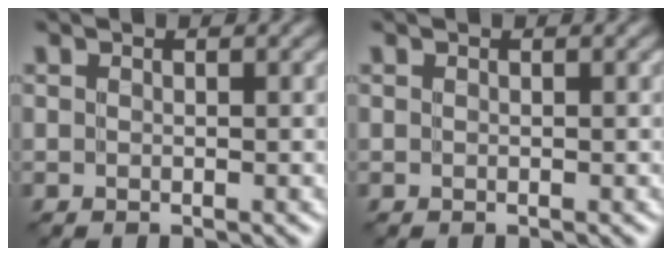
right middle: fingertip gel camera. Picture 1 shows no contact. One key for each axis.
{"total": 0.0}